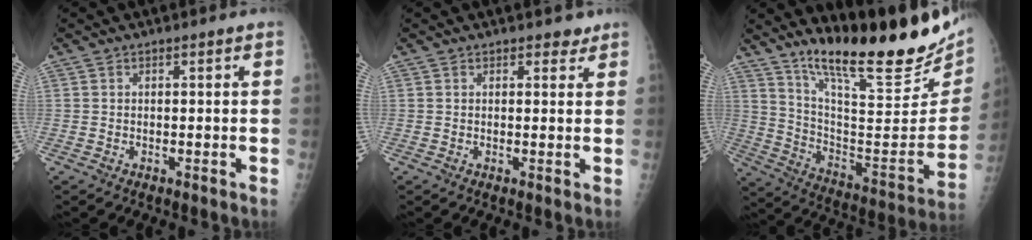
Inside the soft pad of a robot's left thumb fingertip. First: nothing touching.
{"total": 1.8, "force": [1.4, 1.0, 0.5], "torque": [0.010, -0.008, 0.013]}
{"total": 28.9, "force": [20.0, 7.4, 19.5], "torque": [-0.260, -0.098, 0.308]}